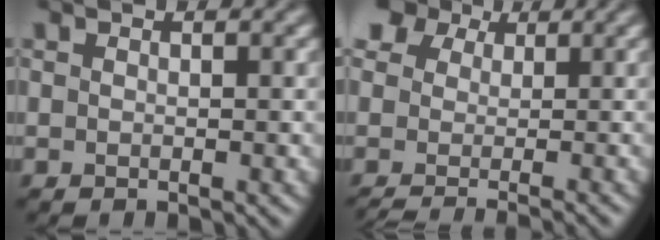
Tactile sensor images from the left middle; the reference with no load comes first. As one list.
[{"total": 4.5, "force": [-0.4, 3.6, 2.7], "torque": [-0.029, -0.004, -0.002]}]